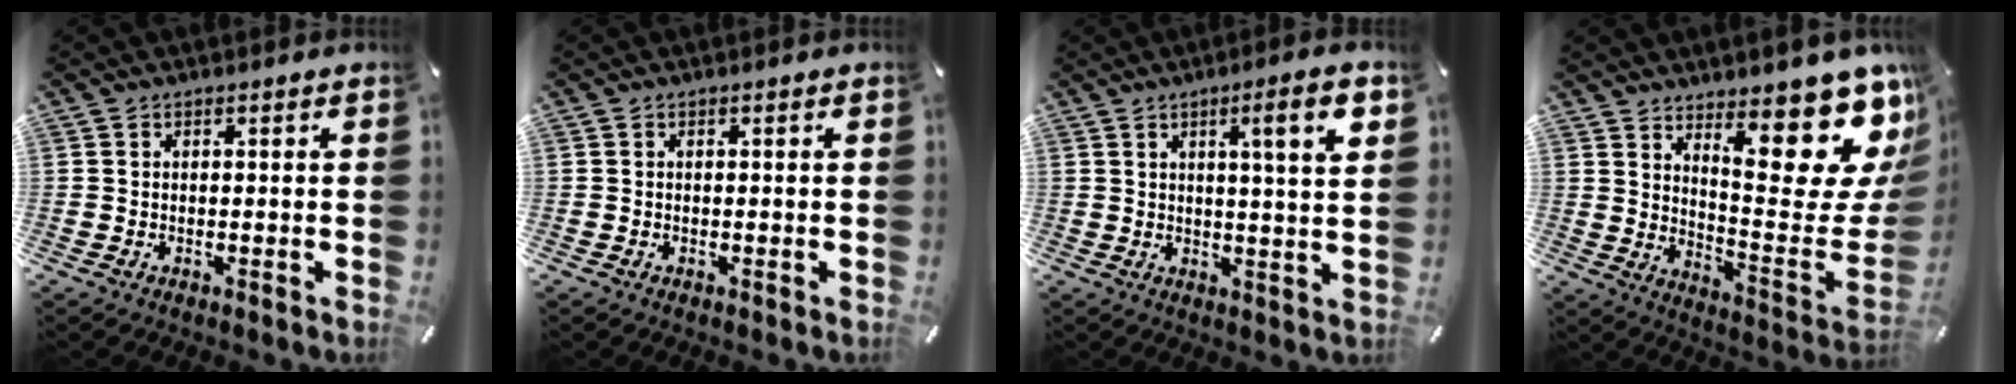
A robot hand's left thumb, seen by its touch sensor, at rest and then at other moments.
{"total": 0.0}
{"total": 10.4, "force": [4.1, 1.2, 9.4], "torque": [-0.146, -0.007, 0.056]}
{"total": 21.7, "force": [14.1, 7.7, 14.6], "torque": [-0.162, -0.124, 0.229]}